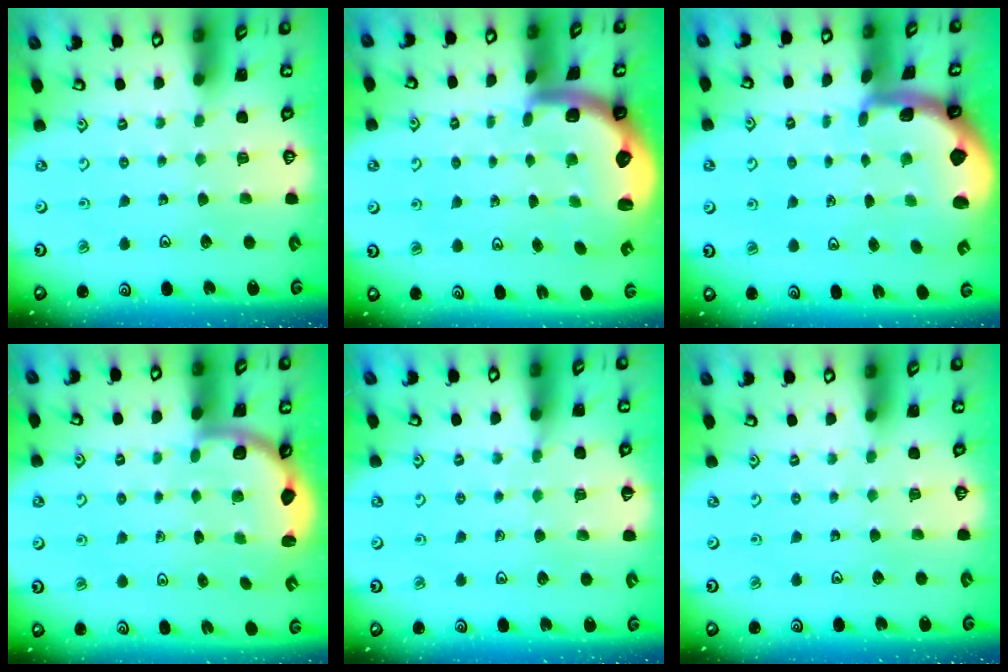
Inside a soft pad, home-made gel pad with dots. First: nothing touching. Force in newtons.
{"total": 2.8, "press": 2.5, "slide": 1.4}
{"total": 1.9, "press": 1.9, "slide": 0.4}
{"total": 3.3, "press": 2.9, "slide": 1.5}
{"total": 3.2, "press": 3.2, "slide": 0.5}
{"total": 0.0}